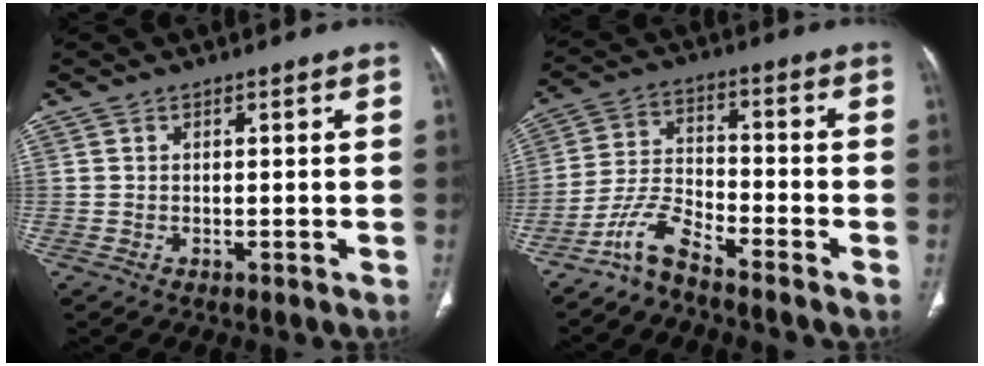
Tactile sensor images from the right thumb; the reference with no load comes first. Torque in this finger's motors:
{"motor_torque": [-0.04, -0.02, 0.07, 0.02, 0.03]}